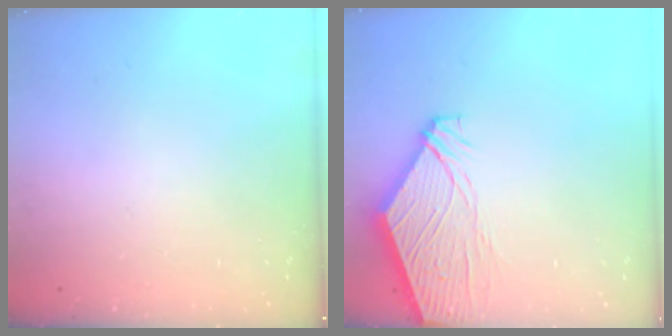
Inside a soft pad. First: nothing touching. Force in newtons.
{"total": 11.1, "press": 11.0, "slide": 1.5}